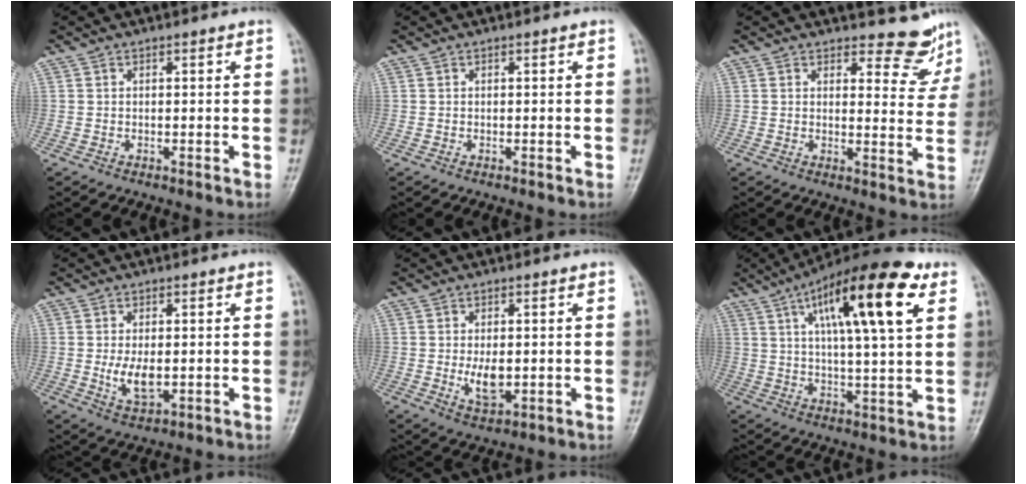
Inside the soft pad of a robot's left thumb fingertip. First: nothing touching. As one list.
[{"total": 0.0}, {"total": 6.6, "force": [6.1, 2.4, 0.8], "torque": [0.017, -0.061, 0.066]}, {"total": 5.5, "force": [-0.4, 2.9, 4.7], "torque": [-0.083, -0.012, -0.002]}, {"total": 5.5, "force": [-0.4, 3.0, 4.7], "torque": [-0.073, -0.011, 0.000]}, {"total": 20.6, "force": [8.3, 5.7, 17.9], "torque": [-0.267, -0.007, 0.126]}]